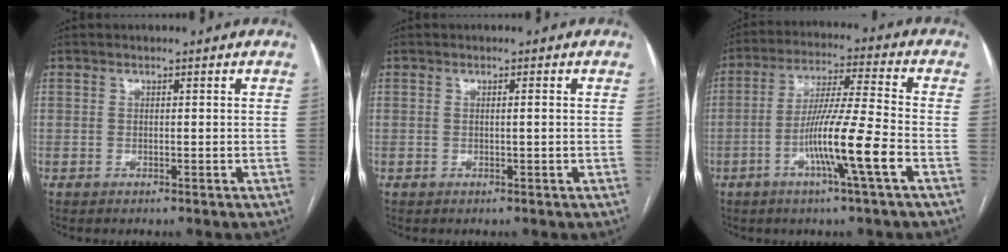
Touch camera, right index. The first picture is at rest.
{"total": 0.8, "force": [0.1, -0.1, 0.8], "torque": [-0.014, 0.000, 0.000]}
{"total": 11.7, "force": [-4.4, -1.0, 10.8], "torque": [-0.199, -0.007, -0.083]}